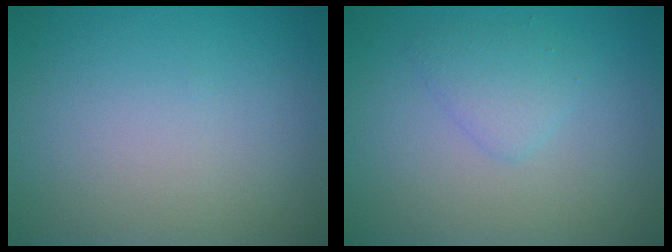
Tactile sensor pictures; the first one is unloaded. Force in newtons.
{"total": 1.8, "press": 1.8, "slide": 0.1}